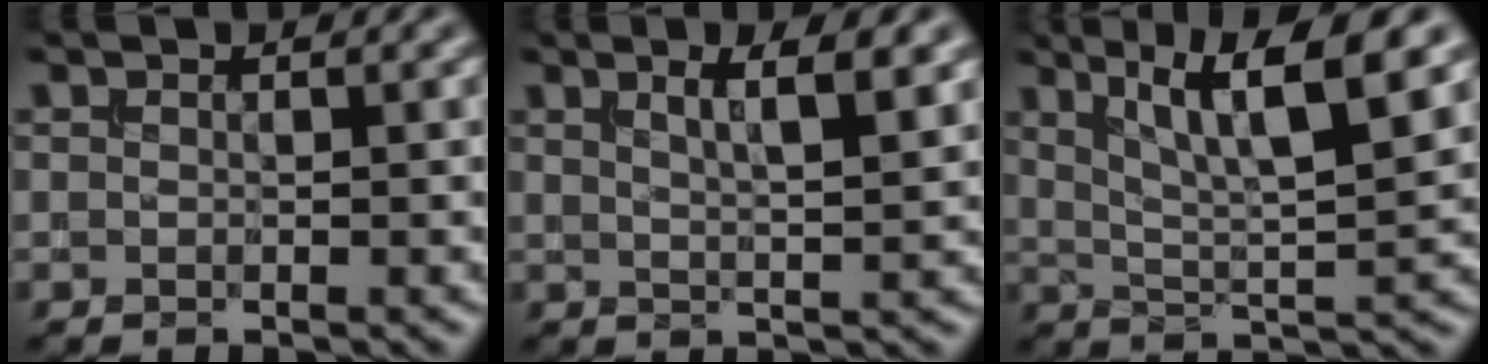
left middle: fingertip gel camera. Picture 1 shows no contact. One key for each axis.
{"total": 4.1, "fx": 2.0, "fy": 1.1, "fz": 3.4, "tx": -0.034, "ty": 0.002, "tz": 0.030}
{"total": 8.8, "fx": 4.4, "fy": 2.1, "fz": 7.4, "tx": -0.114, "ty": 0.005, "tz": 0.078}